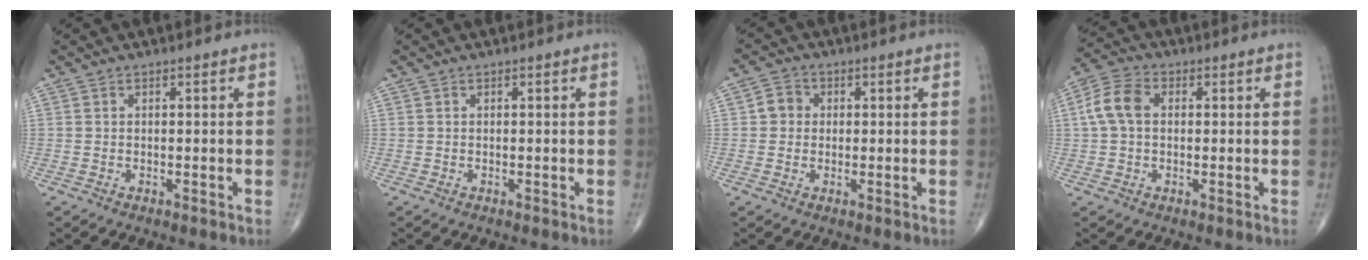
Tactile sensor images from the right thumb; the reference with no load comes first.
{"total": 0.0}
{"total": 3.4, "force": [0.3, 3.2, 1.3], "torque": [-0.005, 0.007, -0.002]}
{"total": 6.8, "force": [0.8, 4.6, 4.9], "torque": [-0.105, 0.021, 0.010]}